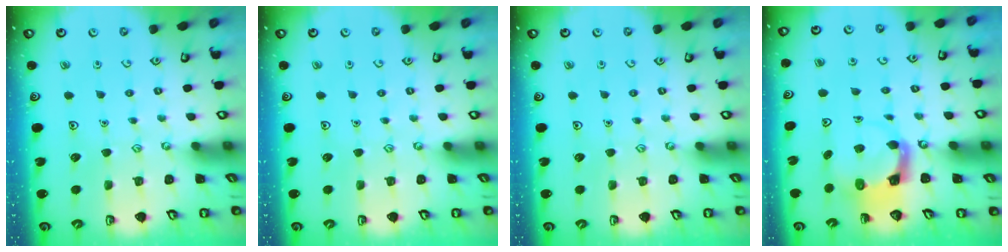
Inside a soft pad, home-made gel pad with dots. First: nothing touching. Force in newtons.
{"total": 0.0}
{"total": 0.0}
{"total": 3.7, "press": 3.7, "slide": 0.5}